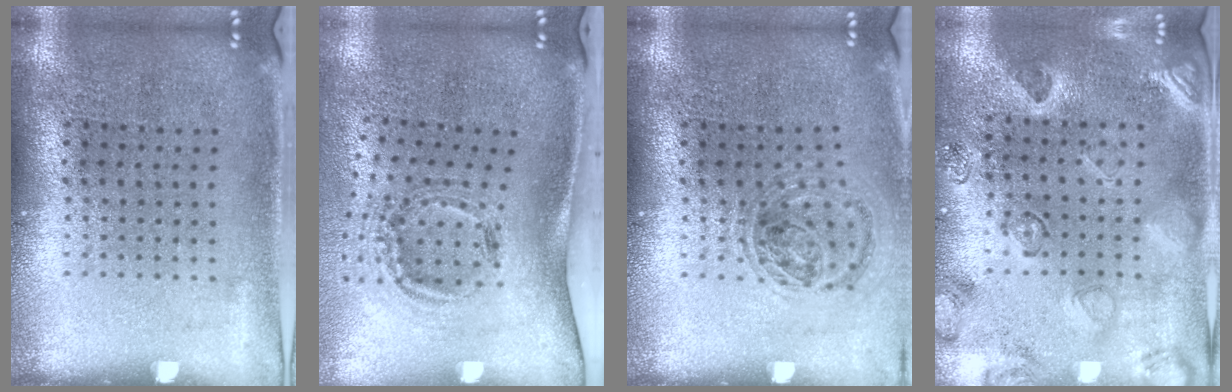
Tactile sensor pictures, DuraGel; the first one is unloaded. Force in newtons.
{"total": 1.5, "press": 1.1, "slide": 1.0}
{"total": 1.0, "press": 1.0, "slide": 0.1}
{"total": 2.3, "press": 2.0, "slide": 1.1}